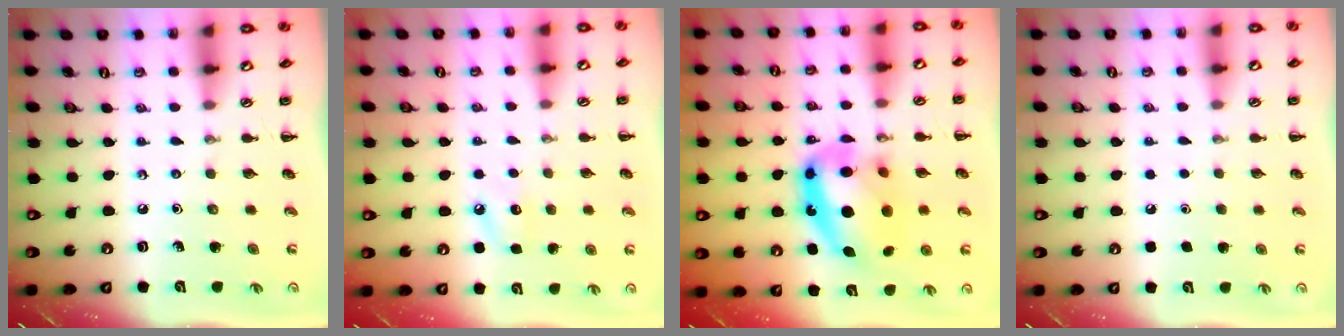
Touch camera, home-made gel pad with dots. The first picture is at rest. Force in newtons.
{"total": 6.6, "press": 6.3, "slide": 1.8}
{"total": 17.8, "press": 17.2, "slide": 4.5}
{"total": 1.7, "press": 1.7, "slide": 0.1}